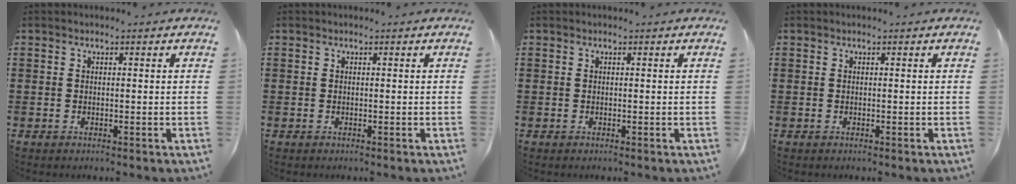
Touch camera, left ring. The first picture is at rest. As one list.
[{"total": 0.0}, {"total": 0.0}, {"total": 0.0}]